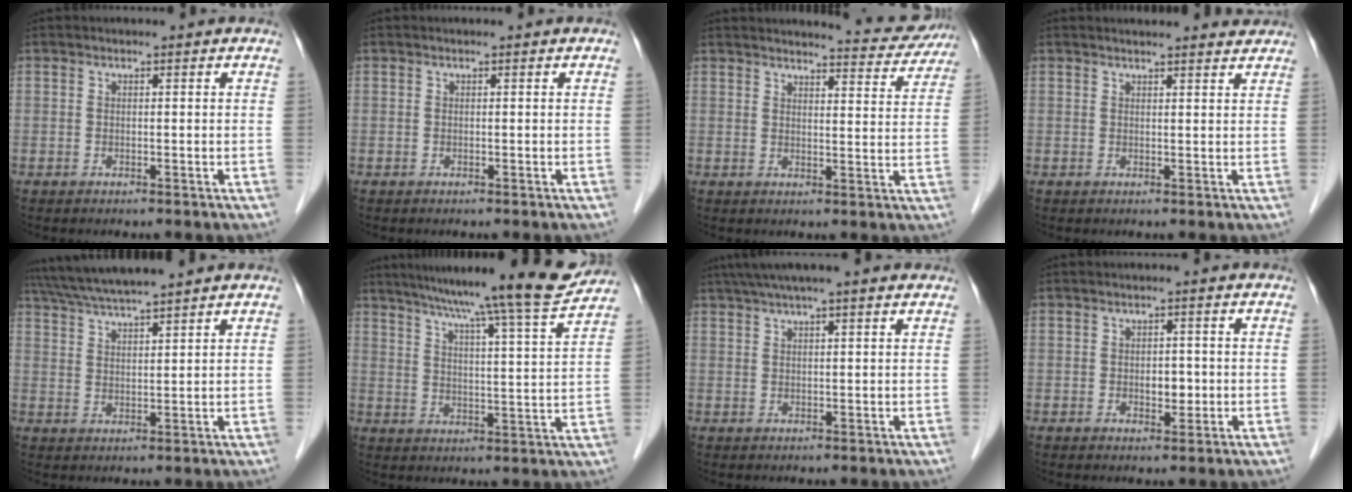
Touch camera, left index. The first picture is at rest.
{"total": 0.0}
{"total": 9.4, "force": [9.2, 1.0, 1.5], "torque": [-0.013, -0.020, 0.098]}
{"total": 6.8, "force": [6.6, 0.9, 1.6], "torque": [-0.016, 0.010, 0.065]}
{"total": 9.1, "force": [8.1, -0.7, 4.0], "torque": [-0.075, 0.028, 0.138]}
{"total": 18.4, "force": [16.1, -1.0, 8.9], "torque": [-0.136, -0.024, 0.219]}
{"total": 9.6, "force": [7.6, 0.4, 5.9], "torque": [-0.098, 0.045, 0.107]}
{"total": 2.4, "force": [-0.3, 1.4, 1.8], "torque": [-0.027, 0.000, 0.000]}